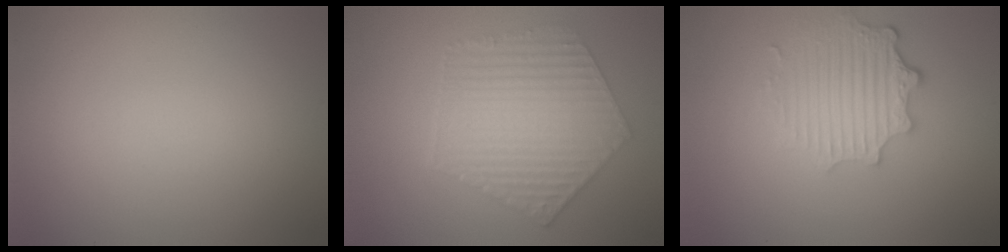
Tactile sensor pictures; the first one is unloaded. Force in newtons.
{"total": 6.1, "press": 4.9, "slide": 3.6}
{"total": 4.3, "press": 3.4, "slide": 2.7}